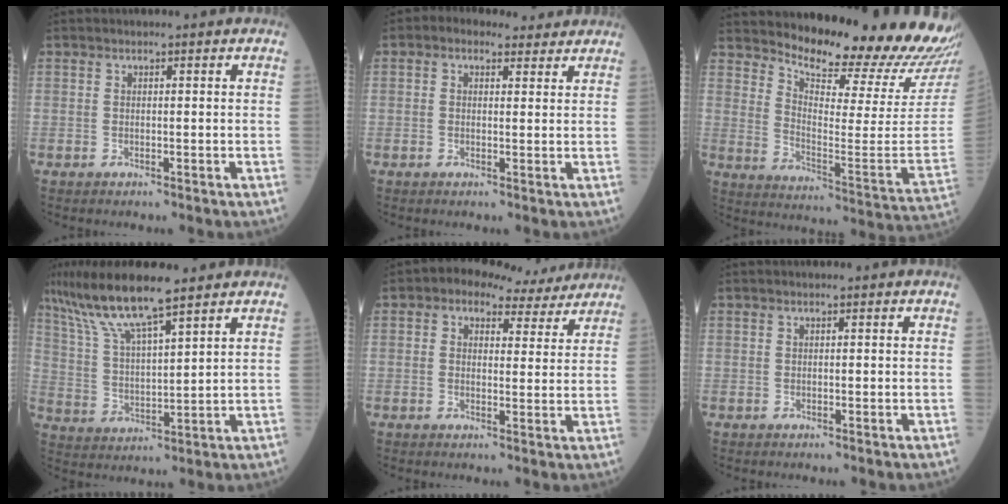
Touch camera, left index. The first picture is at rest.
{"total": 4.1, "force": [2.7, 2.6, 1.6], "torque": [-0.027, 0.024, 0.041]}
{"total": 20.9, "force": [19.9, 0.4, 6.3], "torque": [-0.113, -0.130, 0.261]}
{"total": 11.3, "force": [8.8, 0.7, 7.2], "torque": [-0.150, 0.011, 0.169]}
{"total": 7.3, "force": [5.6, 3.8, 2.7], "torque": [-0.034, 0.022, 0.064]}
{"total": 0.0}